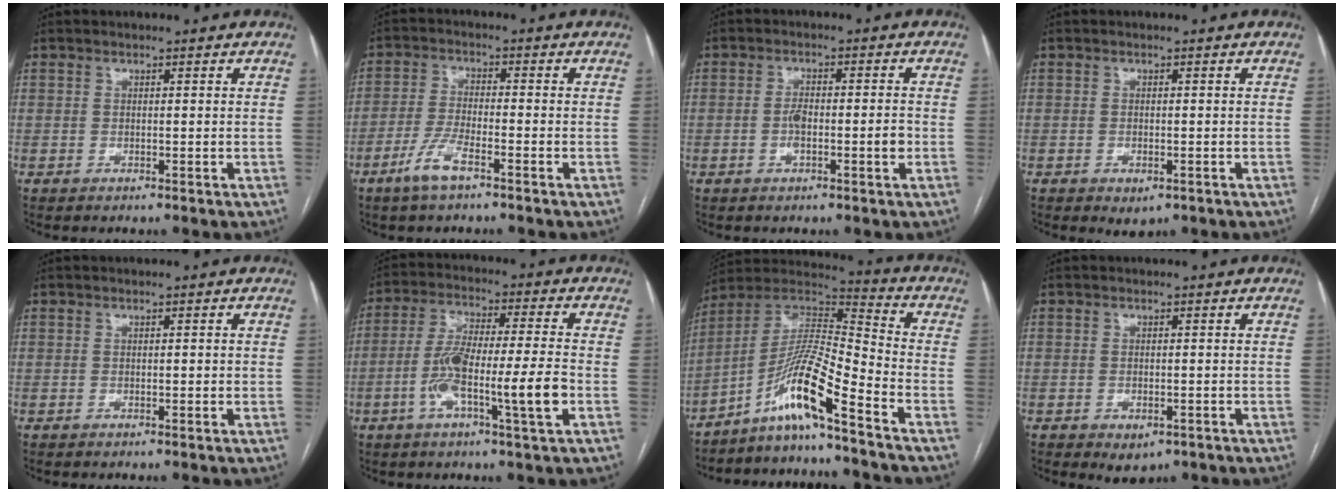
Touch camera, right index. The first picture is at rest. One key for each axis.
{"total": 5.4, "fx": -3.4, "fy": 1.0, "fz": 4.1, "tx": -0.090, "ty": -0.004, "tz": -0.069}
{"total": 6.7, "fx": -1.5, "fy": 1.6, "fz": 6.3, "tx": -0.116, "ty": 0.012, "tz": -0.024}
{"total": 2.2, "fx": -1.1, "fy": 1.4, "fz": 1.4, "tx": -0.011, "ty": -0.001, "tz": -0.005}
{"total": 0.8, "fx": 0.0, "fy": 0.3, "fz": 0.8, "tx": -0.015, "ty": 0.002, "tz": 0.002}
{"total": 12.5, "fx": -3.6, "fy": 0.7, "fz": 11.9, "tx": -0.220, "ty": 0.003, "tz": -0.068}
{"total": 12.0, "fx": -7.8, "fy": -0.4, "fz": 9.1, "tx": -0.178, "ty": 0.010, "tz": -0.151}
{"total": 2.9, "fx": -1.4, "fy": 1.8, "fz": 1.7, "tx": -0.015, "ty": -0.001, "tz": -0.008}